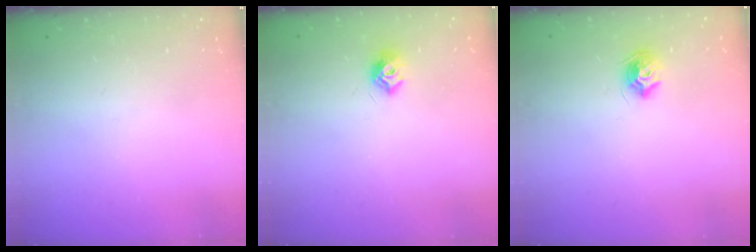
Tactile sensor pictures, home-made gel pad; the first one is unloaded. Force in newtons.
{"total": 7.3, "press": 7.3, "slide": 0.3}
{"total": 8.1, "press": 8.1, "slide": 0.1}